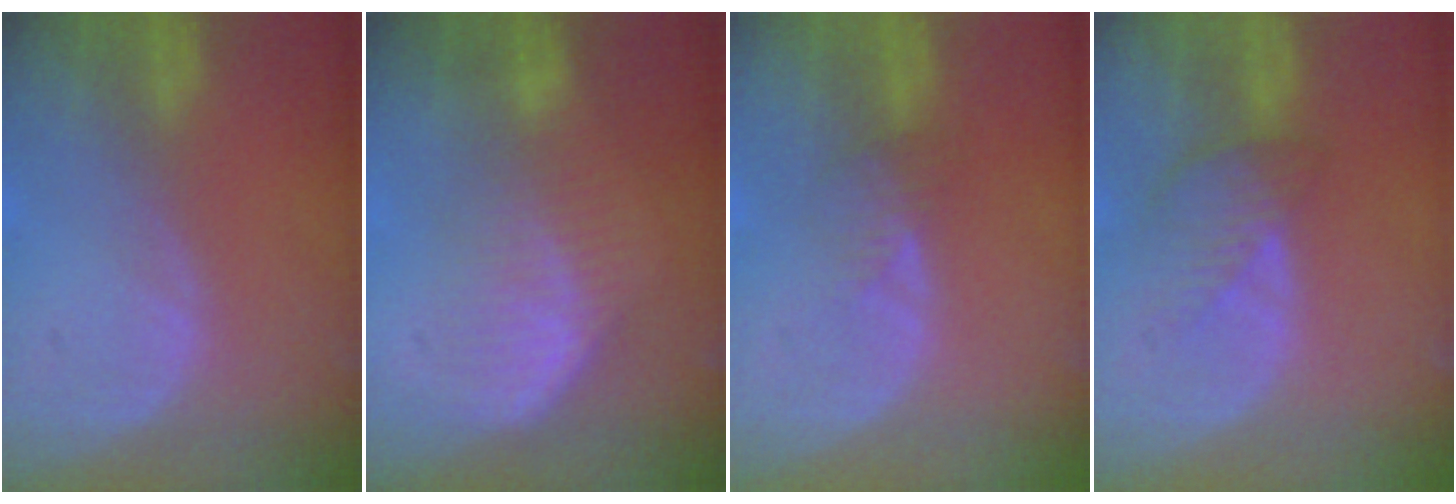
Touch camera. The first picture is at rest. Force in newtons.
{"total": 7.4, "press": 6.4, "slide": 3.7}
{"total": 2.1, "press": 2.1, "slide": 0.2}
{"total": 4.3, "press": 3.8, "slide": 1.9}